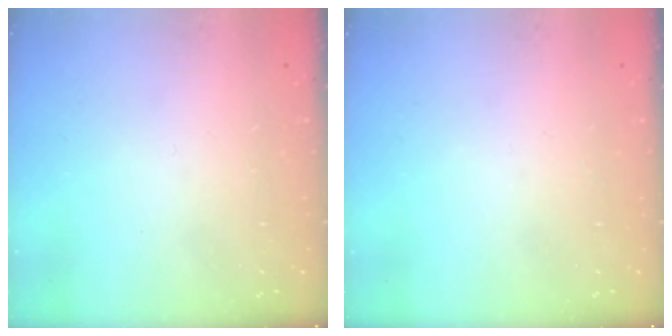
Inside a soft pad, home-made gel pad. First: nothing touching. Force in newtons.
{"total": 0.0}